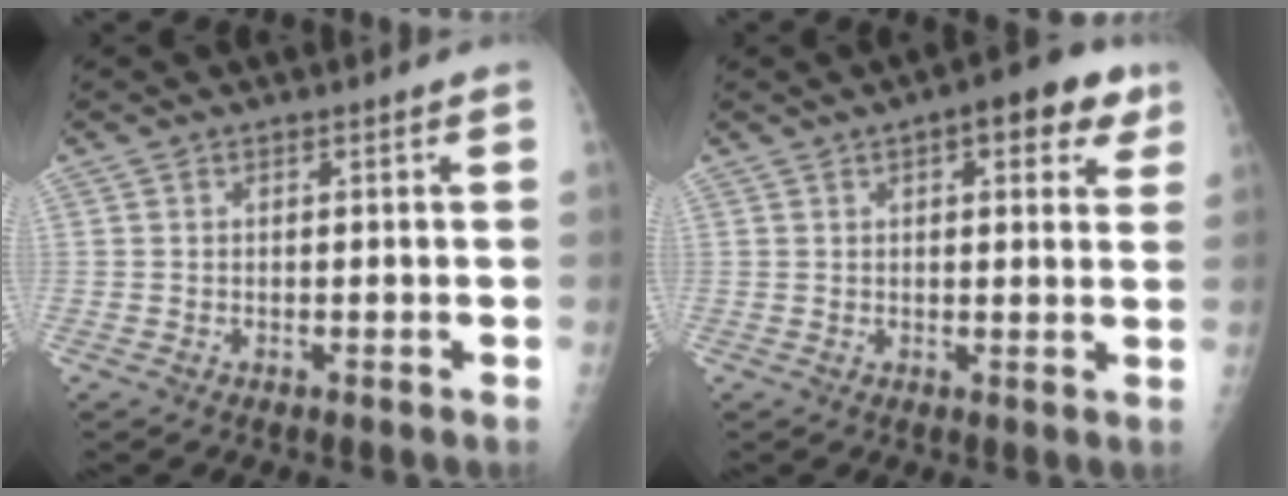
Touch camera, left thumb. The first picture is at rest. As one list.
[{"total": 9.2, "force": [4.4, 3.8, 7.0], "torque": [-0.059, -0.004, 0.048]}]